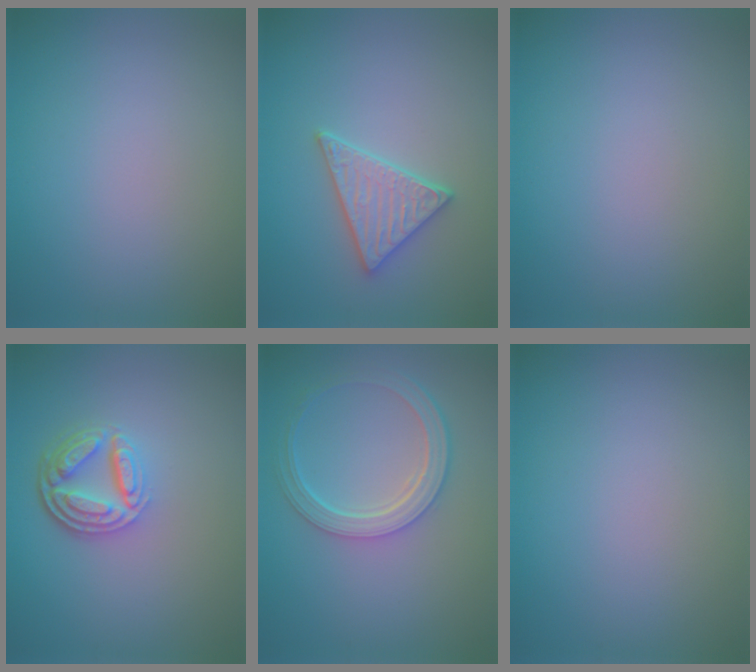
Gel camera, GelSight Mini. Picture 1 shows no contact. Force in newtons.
{"total": 3.3, "press": 3.1, "slide": 1.2}
{"total": 0.0}
{"total": 4.7, "press": 3.6, "slide": 3.1}
{"total": 4.7, "press": 3.6, "slide": 3.0}
{"total": 0.0}